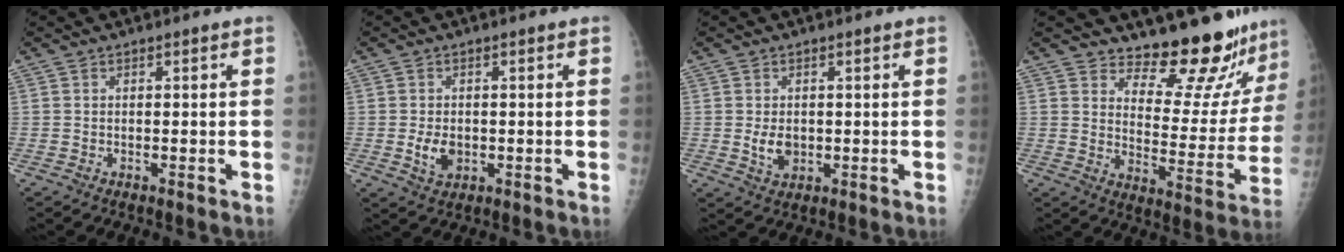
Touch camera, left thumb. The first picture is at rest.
{"total": 4.0, "force": [-0.5, 2.8, 2.8], "torque": [-0.044, -0.003, -0.003]}
{"total": 3.7, "force": [-0.1, 2.7, 2.6], "torque": [-0.036, -0.006, 0.007]}
{"total": 16.2, "force": [15.3, 3.7, 4.2], "torque": [-0.007, -0.158, 0.194]}